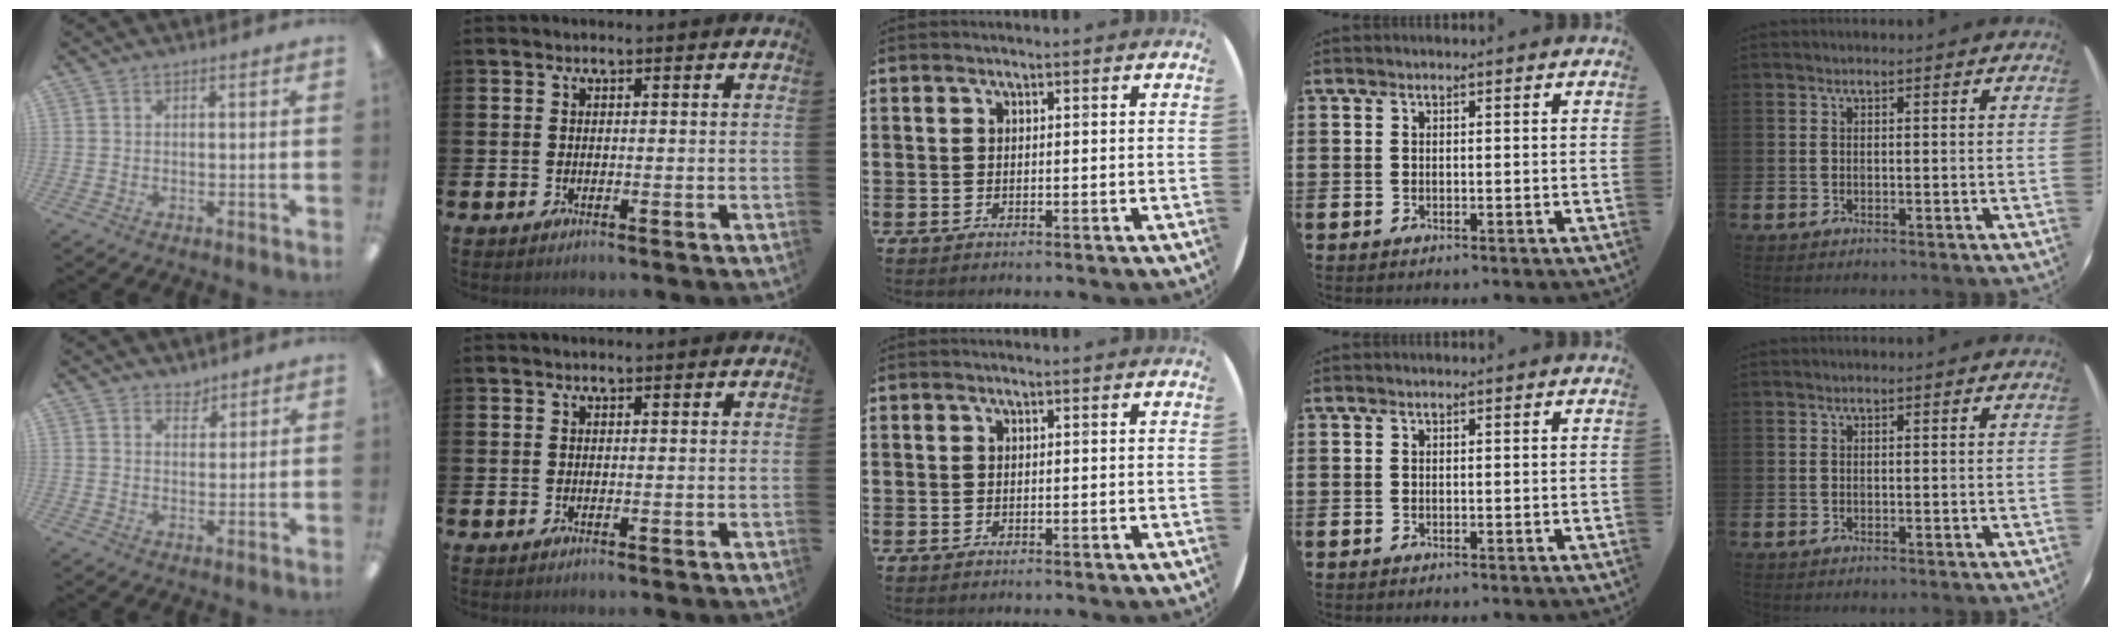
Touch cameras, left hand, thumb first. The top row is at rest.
{"thumb": {"total": 3.0, "force": [2.7, 1.3, 0.0], "torque": [0.011, -0.020, 0.049]}}